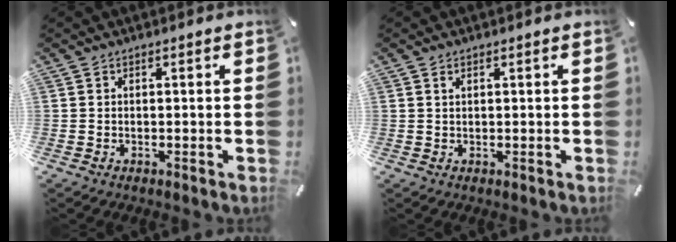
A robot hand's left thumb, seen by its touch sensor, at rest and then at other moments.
{"total": 0.9, "force": [0.5, 0.4, 0.6], "torque": [-0.012, 0.002, 0.009]}